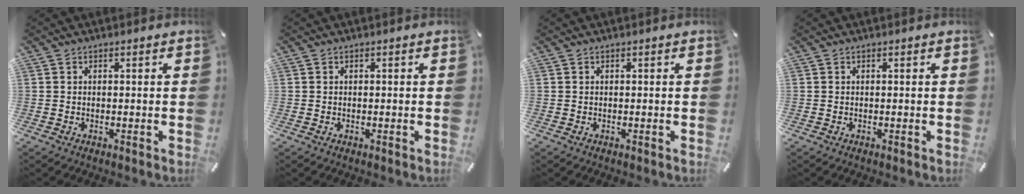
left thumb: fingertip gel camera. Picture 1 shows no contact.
{"total": 0.0}
{"total": 0.0}
{"total": 0.0}